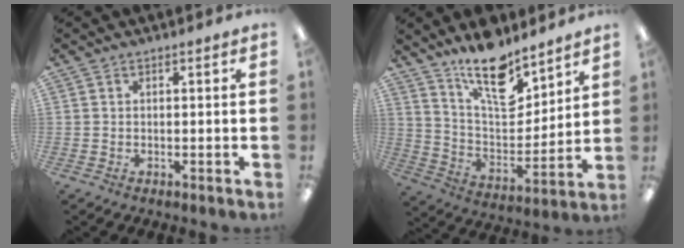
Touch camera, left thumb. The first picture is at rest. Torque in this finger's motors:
{"motor_torque": [0.78, 0.25, 1.77, -1.01, 0.21]}